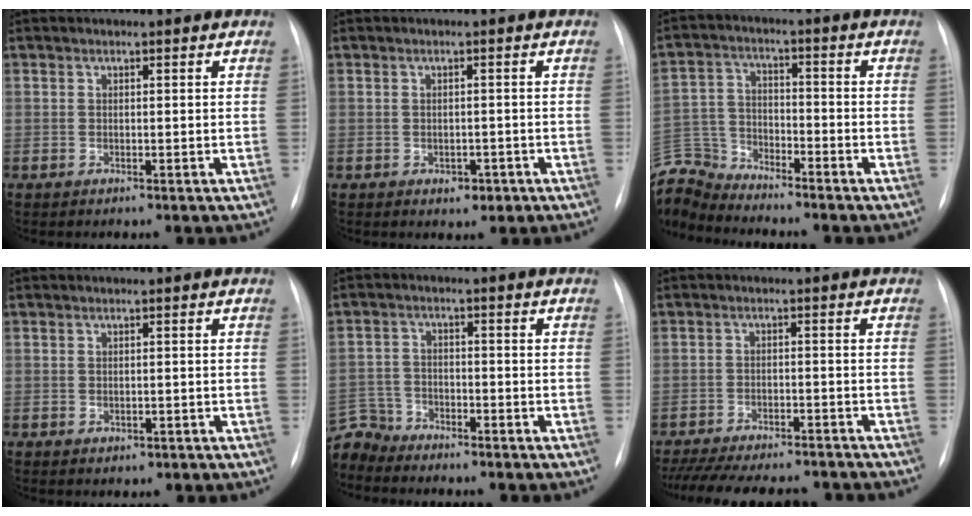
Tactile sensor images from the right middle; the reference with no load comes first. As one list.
[{"total": 2.3, "force": [-1.1, 1.6, 1.1], "torque": [-0.010, 0.003, -0.007]}, {"total": 9.9, "force": [-9.8, 1.2, 0.1], "torque": [-0.015, 0.018, -0.195]}, {"total": 1.2, "force": [-0.5, 1.0, 0.6], "torque": [-0.008, 0.001, -0.001]}, {"total": 6.5, "force": [-6.1, 2.2, -0.5], "torque": [0.008, 0.004, -0.122]}, {"total": 17.7, "force": [-15.6, 4.4, 7.1], "torque": [-0.166, -0.016, -0.217]}]